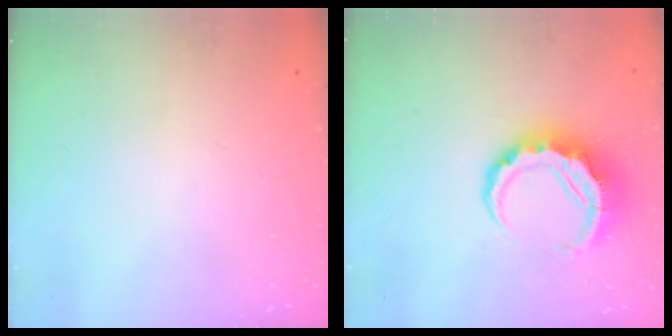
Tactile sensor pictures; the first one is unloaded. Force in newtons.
{"total": 9.1, "press": 9.0, "slide": 1.5}